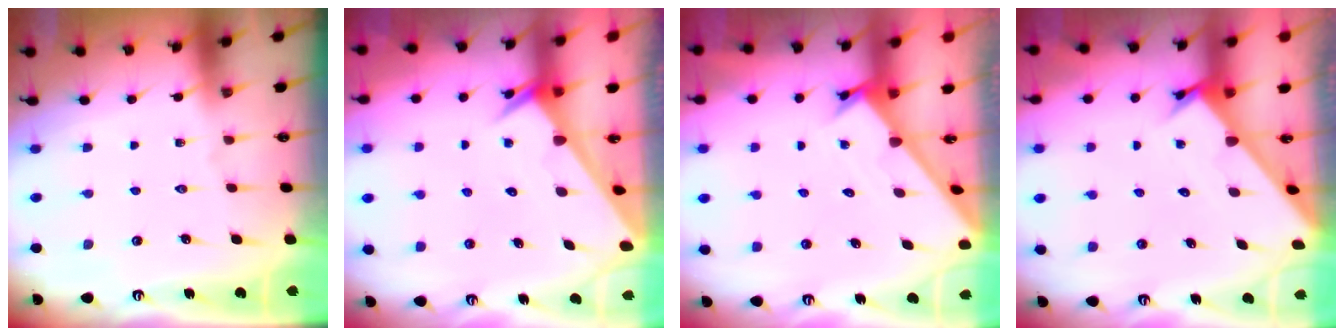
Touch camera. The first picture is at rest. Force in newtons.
{"total": 2.4, "press": 2.4, "slide": 0.0}
{"total": 1.6, "press": 1.6, "slide": 0.1}
{"total": 2.4, "press": 2.4, "slide": 0.1}